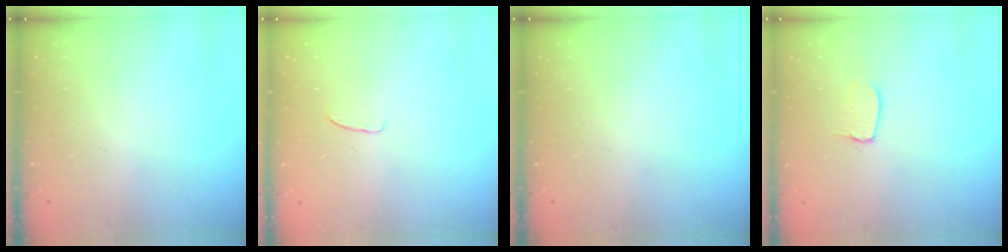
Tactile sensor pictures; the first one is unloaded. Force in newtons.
{"total": 2.6, "press": 2.6, "slide": 0.2}
{"total": 0.0}
{"total": 3.9, "press": 3.9, "slide": 0.2}